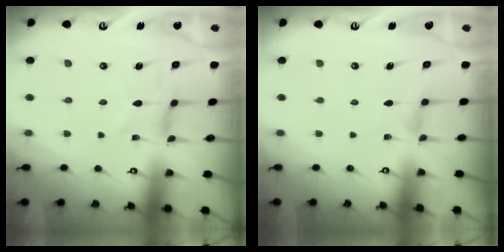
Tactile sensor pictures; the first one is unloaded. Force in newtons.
{"total": 0.9, "press": 0.8, "slide": 0.4}